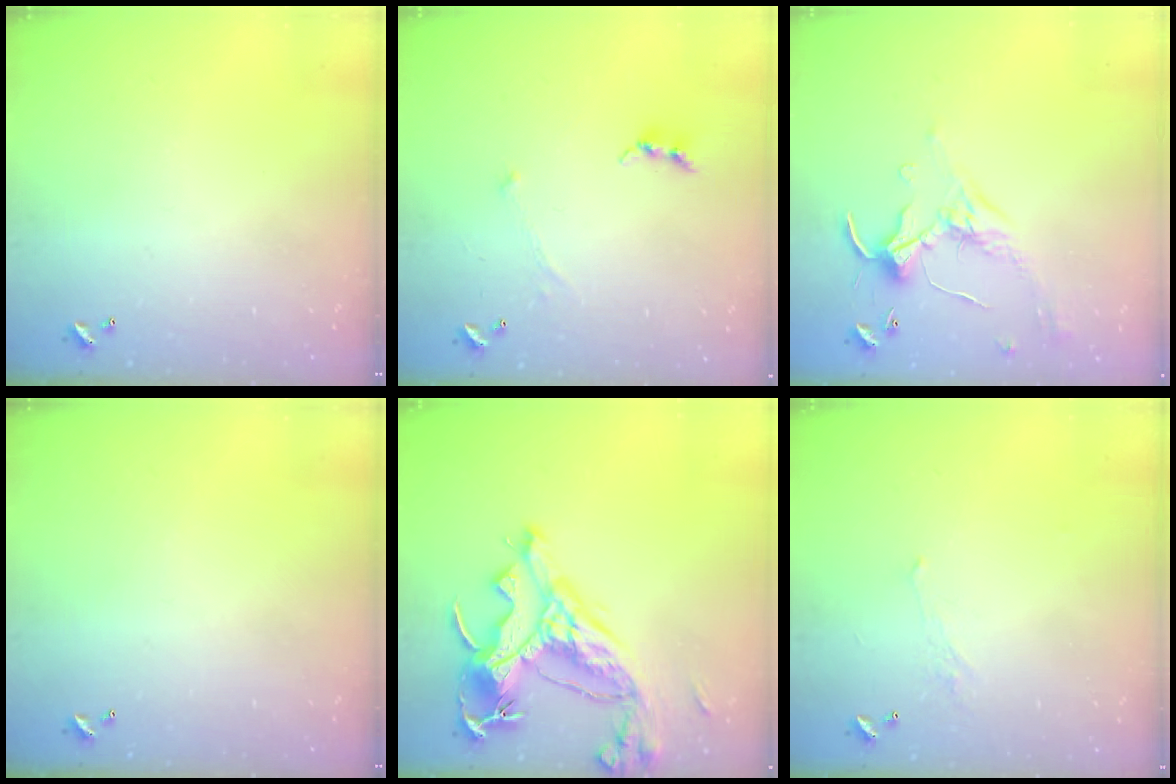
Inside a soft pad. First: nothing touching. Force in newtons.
{"total": 0.6, "press": 0.6, "slide": 0.3}
{"total": 0.7, "press": 0.6, "slide": 0.4}
{"total": 0.0}
{"total": 14.9, "press": 14.7, "slide": 2.3}
{"total": 1.7, "press": 1.6, "slide": 0.6}